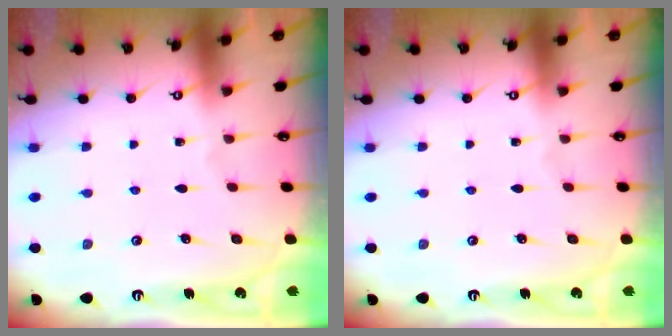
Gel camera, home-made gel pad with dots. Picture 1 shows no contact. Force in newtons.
{"total": 0.0}